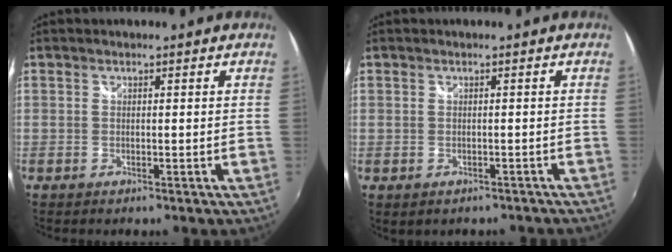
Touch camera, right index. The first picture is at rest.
{"total": 2.8, "force": [-1.7, 1.9, 1.0], "torque": [-0.023, -0.011, -0.018]}